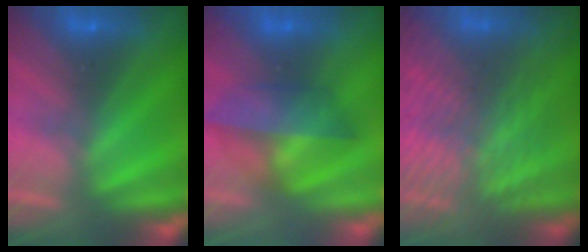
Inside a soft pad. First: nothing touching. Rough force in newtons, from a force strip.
{"total": 3.8}
{"total": 8.2}